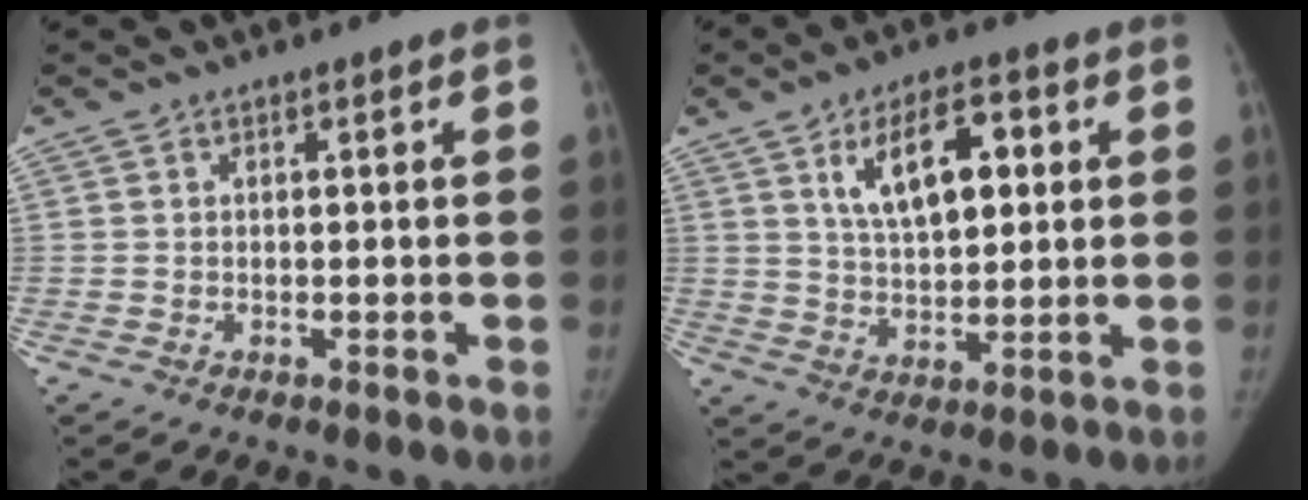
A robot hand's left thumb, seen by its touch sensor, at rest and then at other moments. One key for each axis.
{"total": 11.7, "fx": 3.9, "fy": 5.8, "fz": 9.3, "tx": -0.128, "ty": -0.008, "tz": 0.069}